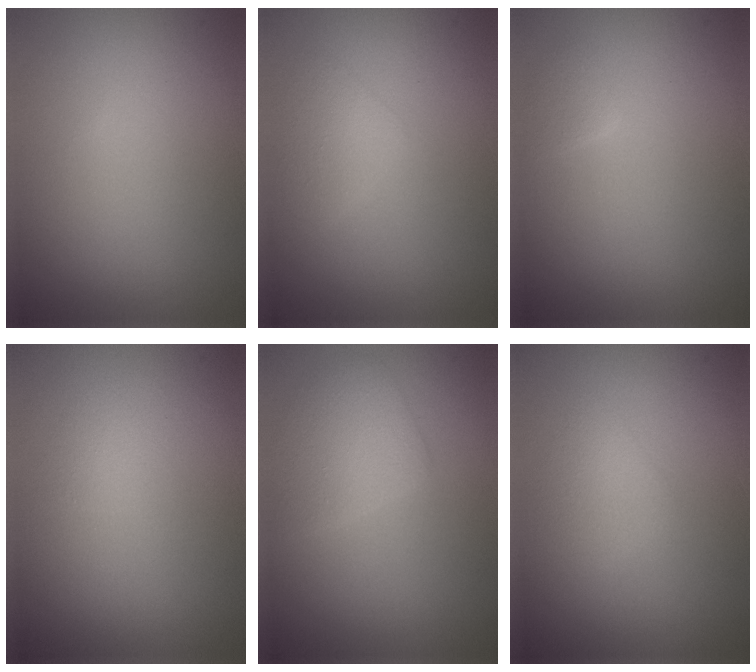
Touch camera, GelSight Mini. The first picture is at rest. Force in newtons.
{"total": 1.7, "press": 1.7, "slide": 0.1}
{"total": 0.9, "press": 0.9, "slide": 0.1}
{"total": 0.9, "press": 0.9, "slide": 0.0}
{"total": 2.9, "press": 2.9, "slide": 0.2}
{"total": 1.7, "press": 1.7, "slide": 0.1}